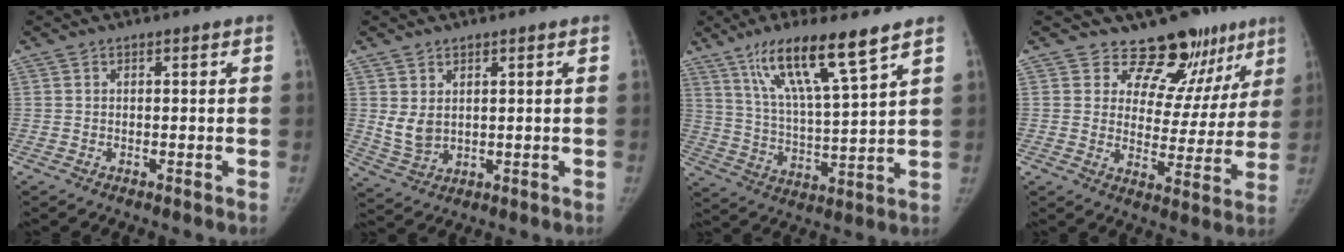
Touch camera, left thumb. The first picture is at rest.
{"total": 4.7, "force": [1.5, 3.2, 3.2], "torque": [-0.052, -0.015, 0.042]}
{"total": 15.1, "force": [9.6, 1.7, 11.5], "torque": [-0.204, -0.043, 0.179]}
{"total": 14.4, "force": [11.3, 7.7, 4.6], "torque": [-0.005, -0.077, 0.137]}